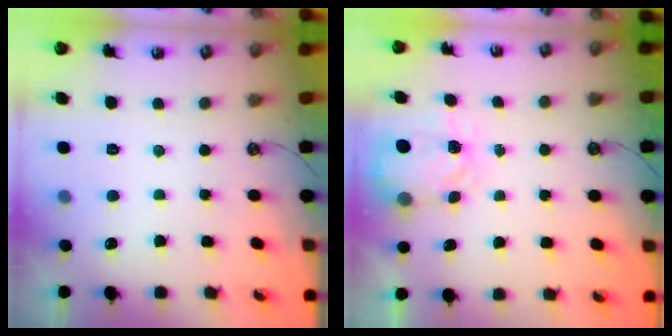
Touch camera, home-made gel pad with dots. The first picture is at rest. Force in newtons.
{"total": 3.9, "press": 3.9, "slide": 0.6}